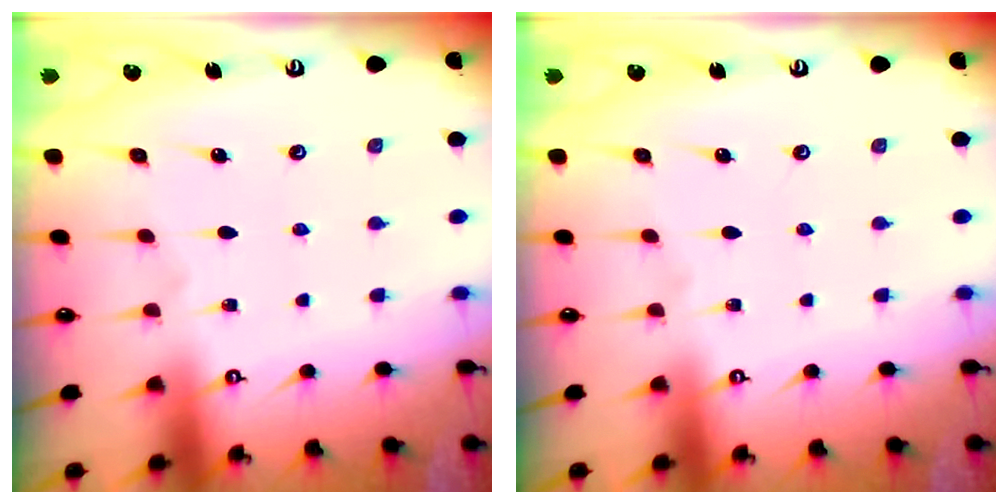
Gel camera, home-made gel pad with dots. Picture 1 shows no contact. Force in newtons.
{"total": 0.0}